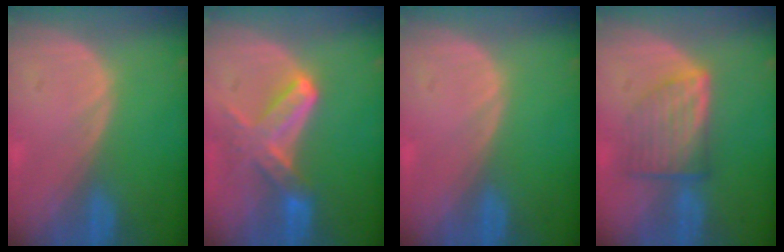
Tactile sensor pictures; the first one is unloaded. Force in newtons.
{"total": 6.4, "press": 6.4, "slide": 0.6}
{"total": 0.0}
{"total": 7.1, "press": 6.4, "slide": 2.9}